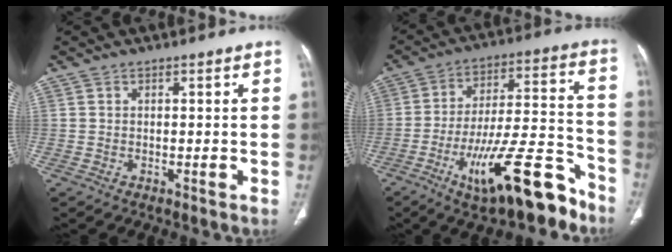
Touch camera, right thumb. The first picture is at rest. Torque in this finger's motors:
{"motor_torque": [0.14, 0.31, 0.88, -1.05, 0.13]}